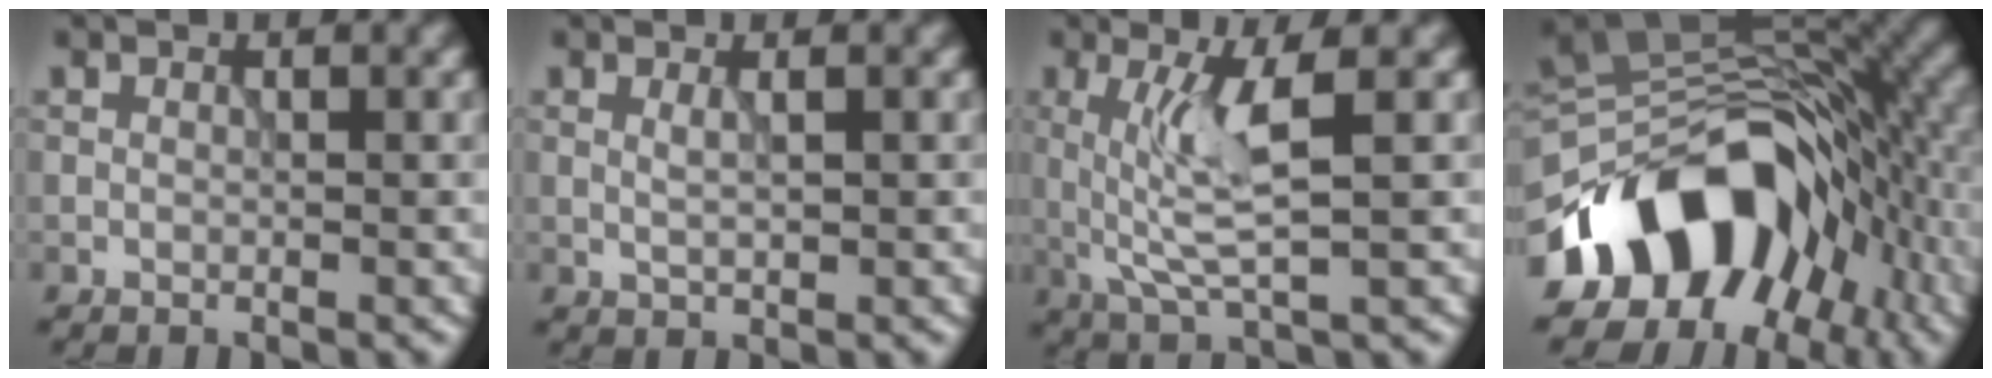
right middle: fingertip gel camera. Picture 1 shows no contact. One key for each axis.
{"total": 0.9, "fx": 0.2, "fy": 0.2, "fz": 0.9, "tx": -0.021, "ty": -0.004, "tz": 0.006}
{"total": 5.1, "fx": 0.5, "fy": 1.0, "fz": 4.9, "tx": -0.106, "ty": -0.004, "tz": 0.014}
{"total": 14.1, "fx": -6.2, "fy": 9.1, "fz": 8.8, "tx": -0.131, "ty": 0.019, "tz": -0.121}